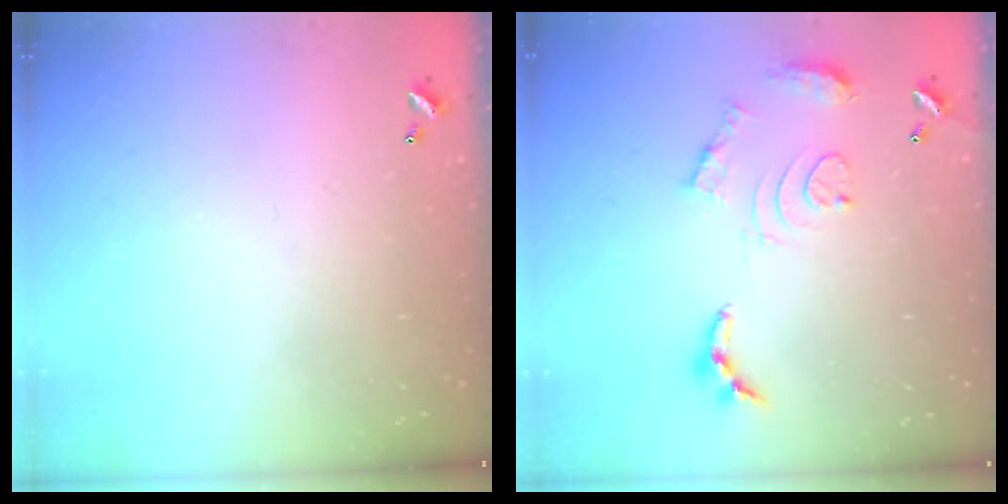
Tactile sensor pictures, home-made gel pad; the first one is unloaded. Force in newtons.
{"total": 12.6, "press": 12.5, "slide": 1.3}